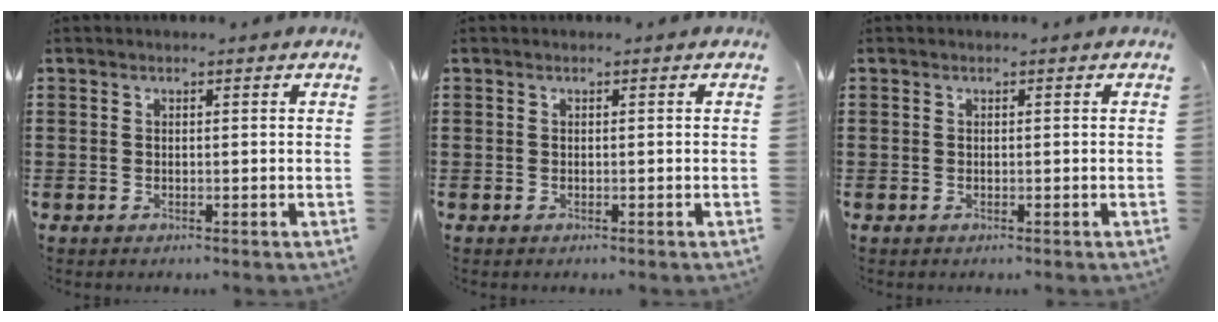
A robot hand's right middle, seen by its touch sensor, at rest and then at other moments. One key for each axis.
{"total": 0.0}
{"total": 0.0}